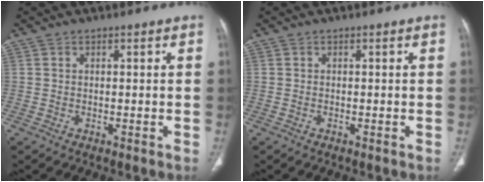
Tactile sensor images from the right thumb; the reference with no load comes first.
{"total": 0.0}